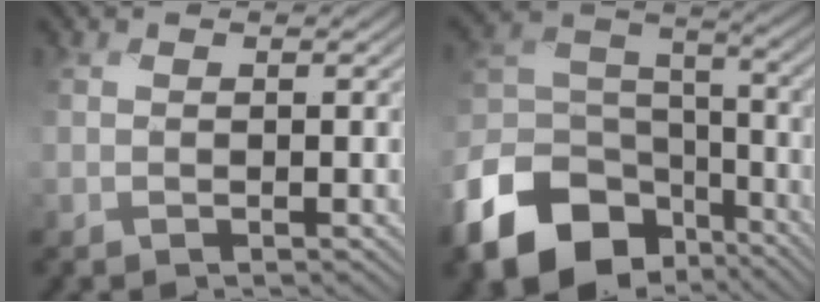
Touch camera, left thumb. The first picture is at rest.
{"total": 16.0, "force": [-8.7, 10.6, 8.3], "torque": [-0.223, -0.041, -0.160]}